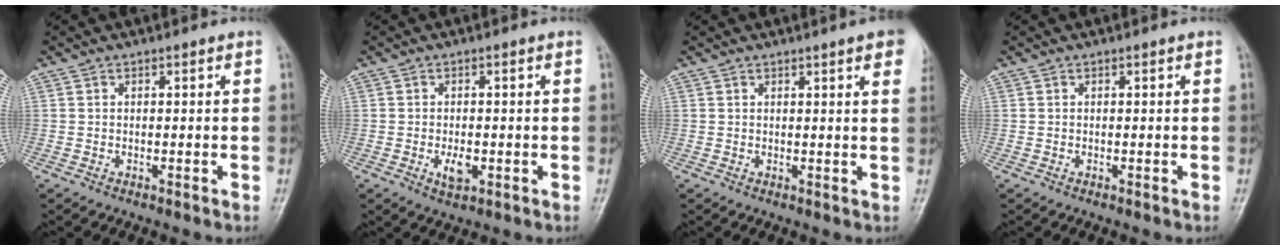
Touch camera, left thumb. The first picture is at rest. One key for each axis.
{"total": 3.4, "fx": -0.9, "fy": 1.8, "fz": 2.8, "tx": -0.045, "ty": -0.002, "tz": -0.011}
{"total": 5.9, "fx": 3.3, "fy": 0.4, "fz": 4.9, "tx": -0.048, "ty": 0.000, "tz": 0.032}
{"total": 0.0}